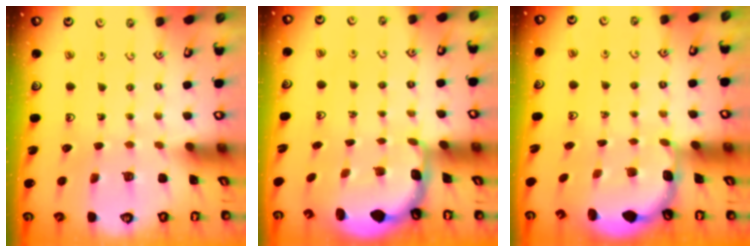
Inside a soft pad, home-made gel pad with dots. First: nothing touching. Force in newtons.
{"total": 3.0, "press": 2.0, "slide": 2.3}
{"total": 2.9, "press": 2.3, "slide": 1.8}